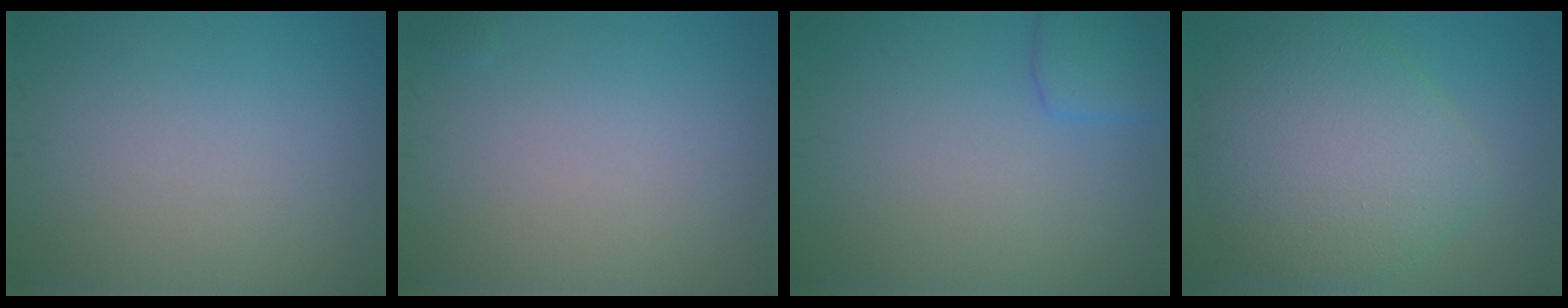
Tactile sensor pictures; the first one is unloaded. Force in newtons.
{"total": 0.0}
{"total": 2.6, "press": 2.6, "slide": 0.1}
{"total": 7.5, "press": 7.5, "slide": 0.6}